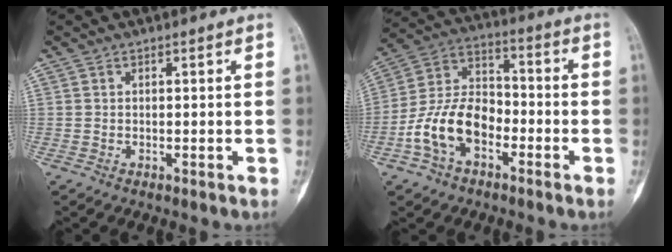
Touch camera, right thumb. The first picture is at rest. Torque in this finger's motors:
{"motor_torque": [1.59, 1.04, 1.23, -1.17, 0.10]}